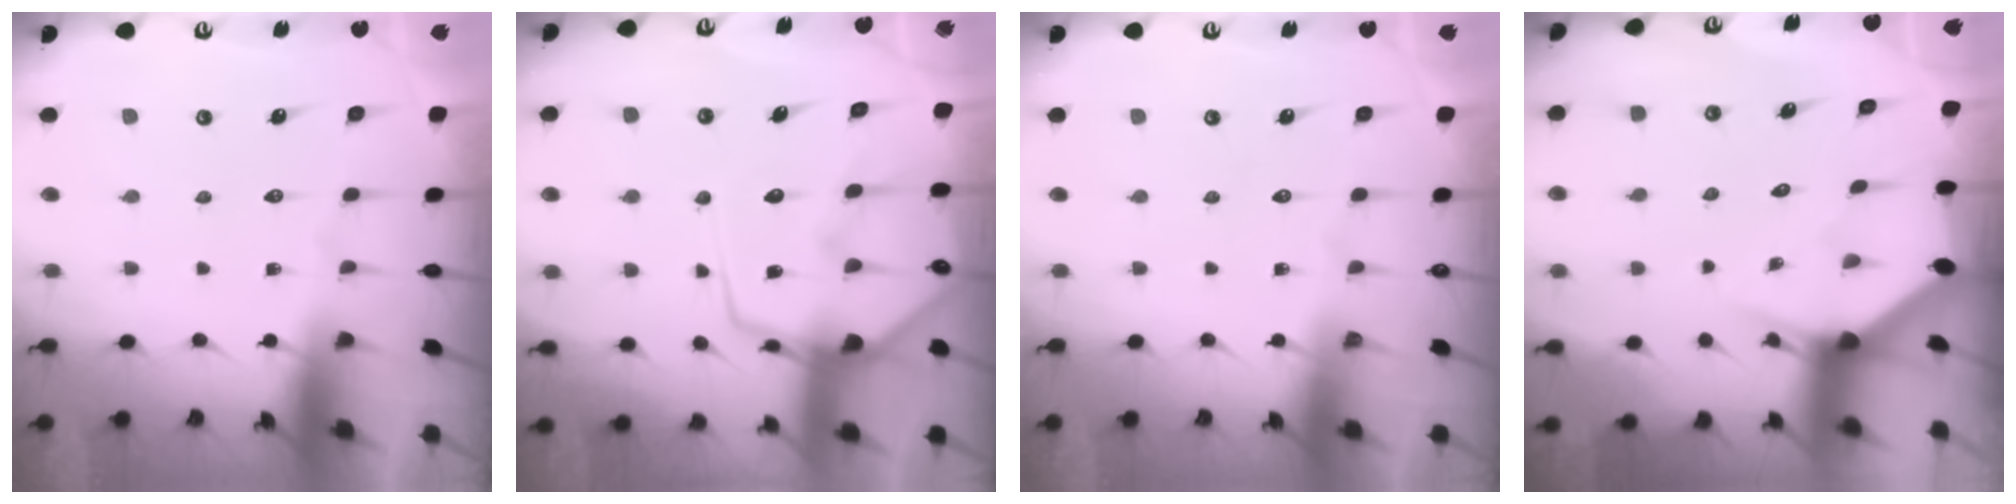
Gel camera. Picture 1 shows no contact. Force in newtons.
{"total": 14.0, "press": 14.0, "slide": 1.4}
{"total": 0.0}
{"total": 2.8, "press": 2.8, "slide": 0.2}